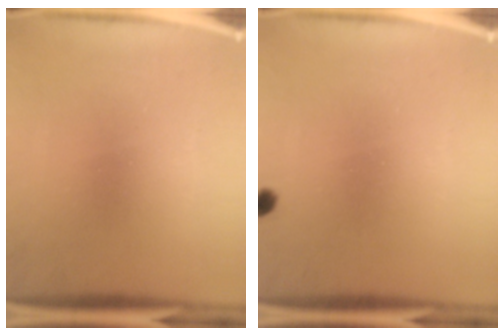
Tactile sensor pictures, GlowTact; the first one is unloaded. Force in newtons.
{"total": 1.3}